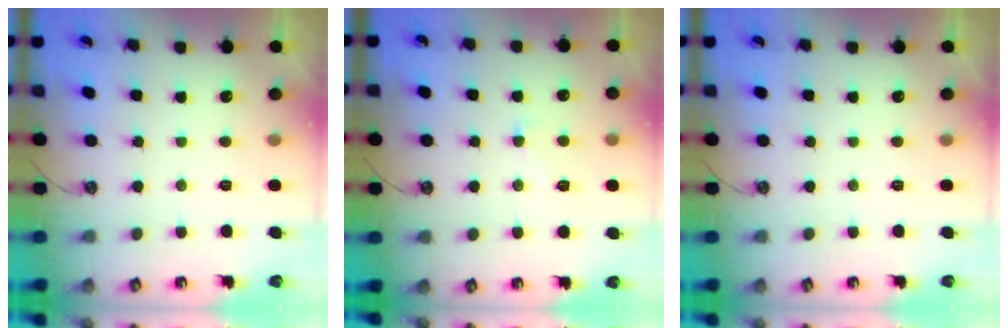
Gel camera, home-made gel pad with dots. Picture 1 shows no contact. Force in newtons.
{"total": 2.7, "press": 2.6, "slide": 0.8}
{"total": 0.0}